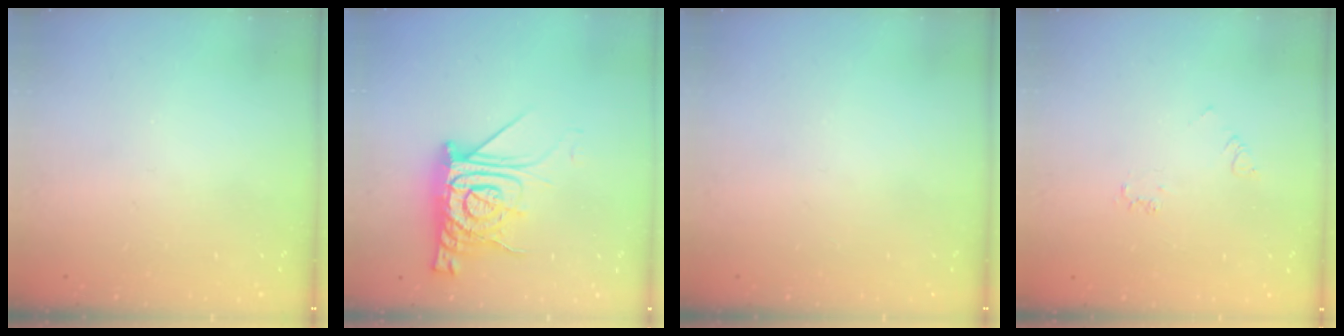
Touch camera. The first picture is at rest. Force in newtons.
{"total": 14.6, "press": 14.5, "slide": 1.7}
{"total": 0.0}
{"total": 2.3, "press": 2.3, "slide": 0.4}